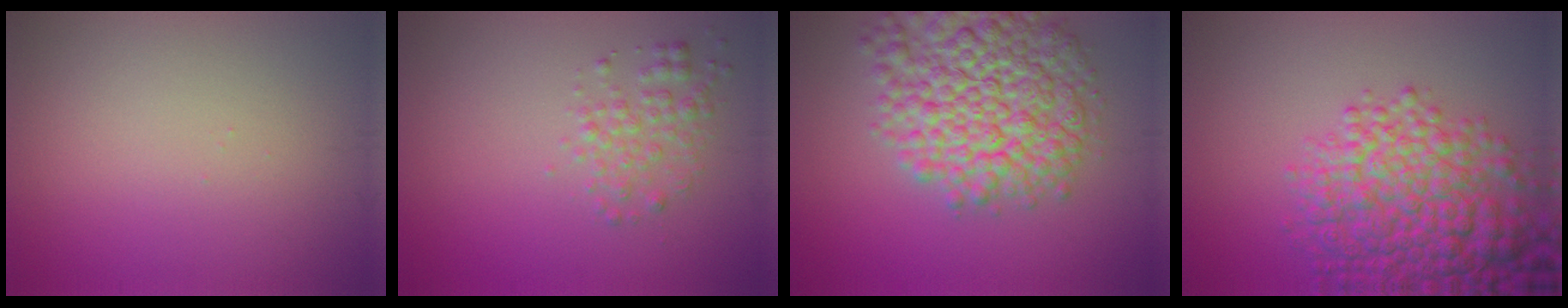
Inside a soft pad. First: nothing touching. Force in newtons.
{"total": 2.2, "press": 2.2, "slide": 0.1}
{"total": 10.1, "press": 10.1, "slide": 0.4}
{"total": 9.2, "press": 9.2, "slide": 0.4}